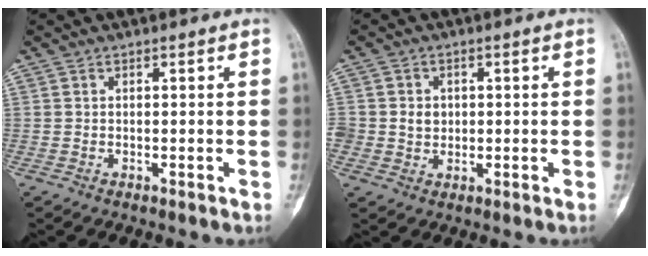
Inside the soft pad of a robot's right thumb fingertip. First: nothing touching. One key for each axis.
{"total": 3.5, "fx": 0.3, "fy": 3.2, "fz": 1.5, "tx": -0.004, "ty": 0.004, "tz": 0.007}